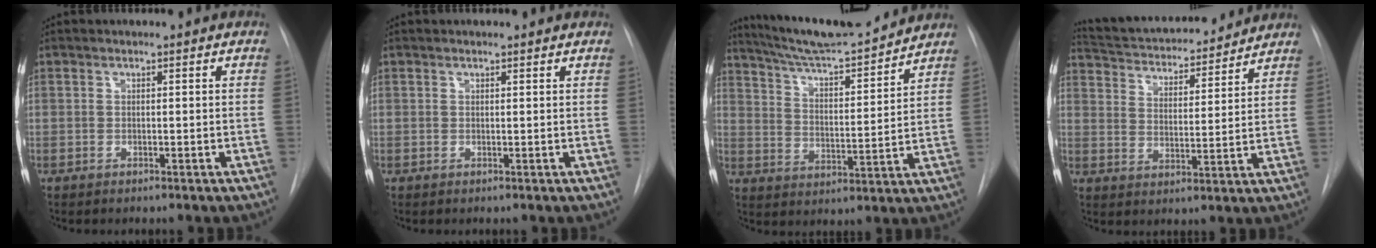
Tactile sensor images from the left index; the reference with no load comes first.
{"total": 0.7, "force": [-0.7, -0.1, -0.2], "torque": [-0.004, 0.002, -0.014]}
{"total": 15.1, "force": [13.8, 1.0, 6.1], "torque": [-0.103, 0.000, 0.218]}
{"total": 16.2, "force": [14.9, 3.3, 5.4], "torque": [-0.090, 0.013, 0.223]}